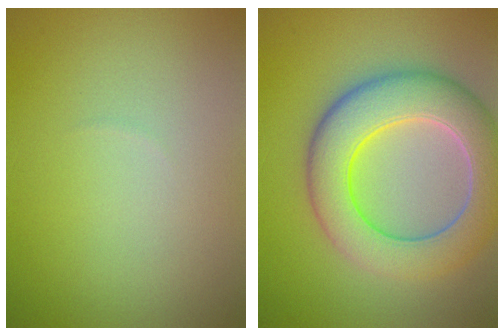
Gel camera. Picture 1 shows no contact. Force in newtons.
{"total": 8.6, "press": 8.6, "slide": 0.5}